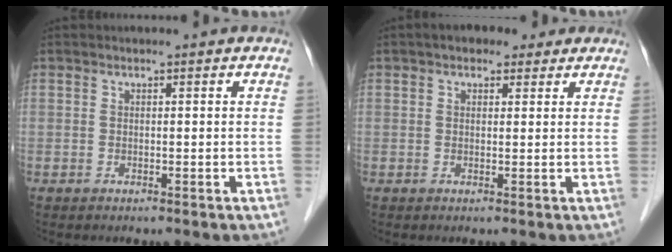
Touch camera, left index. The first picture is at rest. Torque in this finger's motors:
{"motor_torque": [-0.04, 0.04, -0.17, -0.12]}